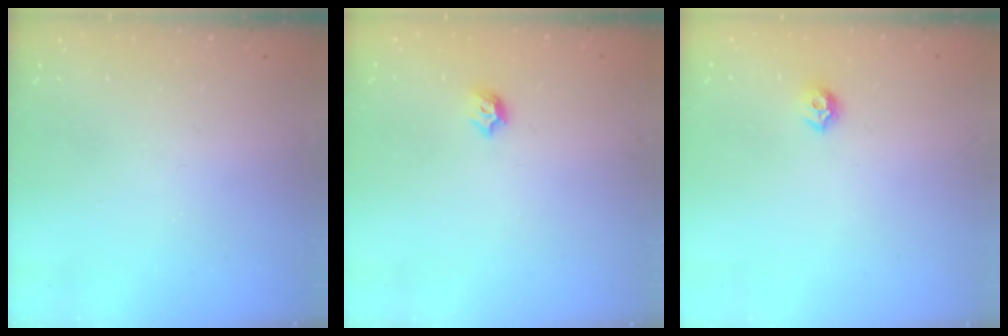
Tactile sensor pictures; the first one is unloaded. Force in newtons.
{"total": 5.3, "press": 5.3, "slide": 0.9}
{"total": 7.2, "press": 7.2, "slide": 1.0}